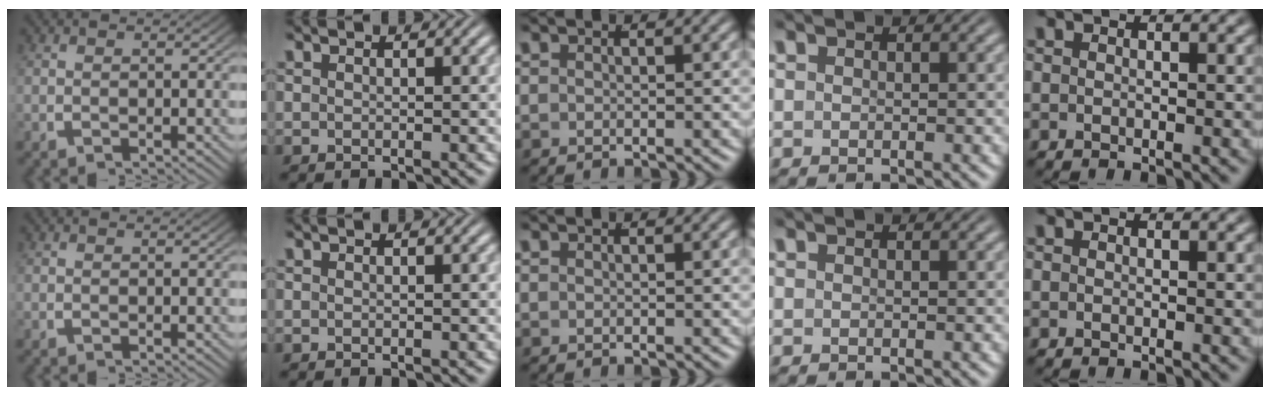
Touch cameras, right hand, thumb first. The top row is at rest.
{}